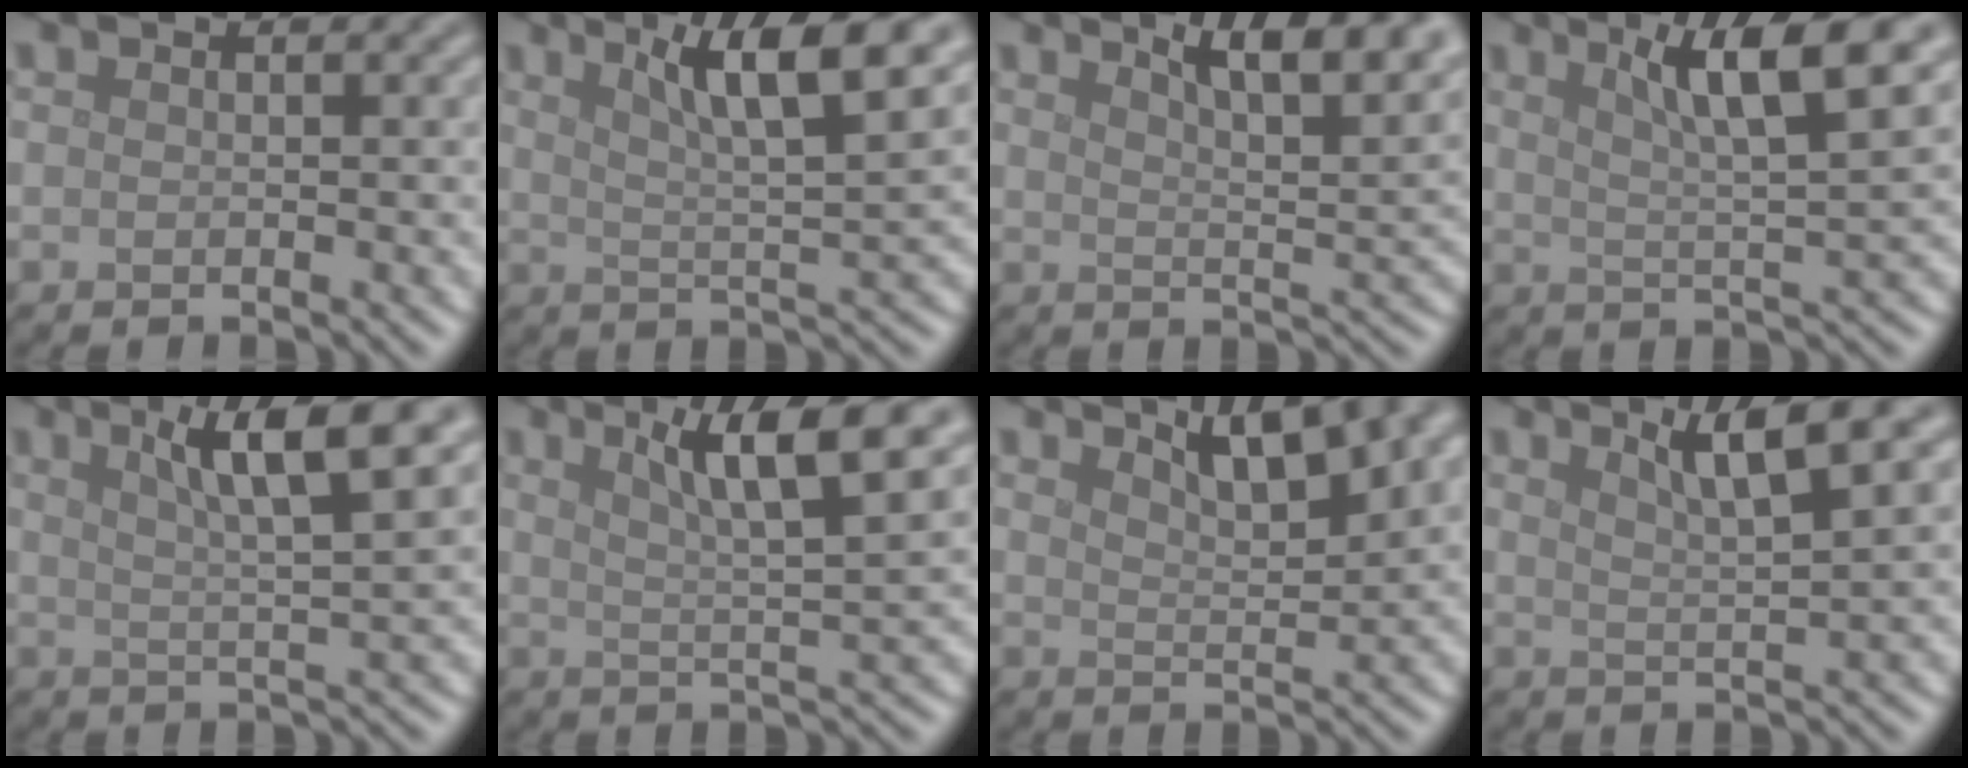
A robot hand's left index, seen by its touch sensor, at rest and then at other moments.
{"total": 8.6, "force": [4.7, 1.7, 7.1], "torque": [-0.095, 0.010, 0.073]}
{"total": 8.0, "force": [5.3, 2.3, 5.6], "torque": [-0.050, 0.015, 0.057]}
{"total": 8.0, "force": [4.1, 1.3, 6.8], "torque": [-0.095, 0.008, 0.067]}
{"total": 6.9, "force": [3.3, 1.0, 5.9], "torque": [-0.083, 0.009, 0.053]}
{"total": 7.8, "force": [4.0, 1.2, 6.5], "torque": [-0.089, 0.009, 0.066]}
{"total": 7.0, "force": [4.9, 1.9, 4.6], "torque": [-0.059, 0.023, 0.062]}
{"total": 5.3, "force": [3.2, 0.7, 4.1], "torque": [-0.057, 0.011, 0.055]}